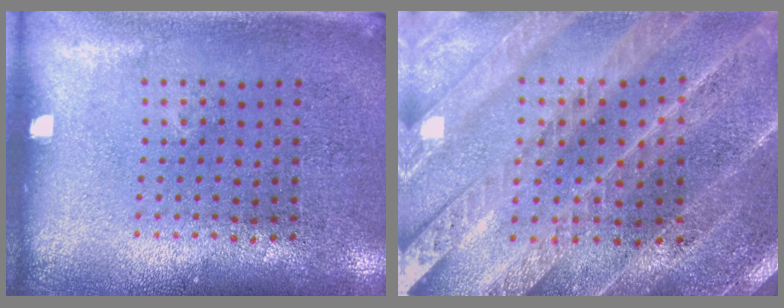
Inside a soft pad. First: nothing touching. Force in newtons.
{"total": 2.8, "press": 2.7, "slide": 0.4}